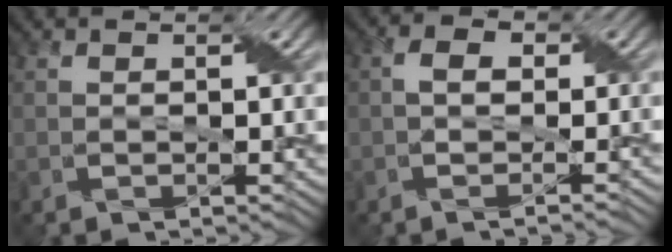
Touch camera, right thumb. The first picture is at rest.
{"total": 2.8, "force": [-0.9, 1.5, 2.2], "torque": [-0.036, 0.004, -0.013]}